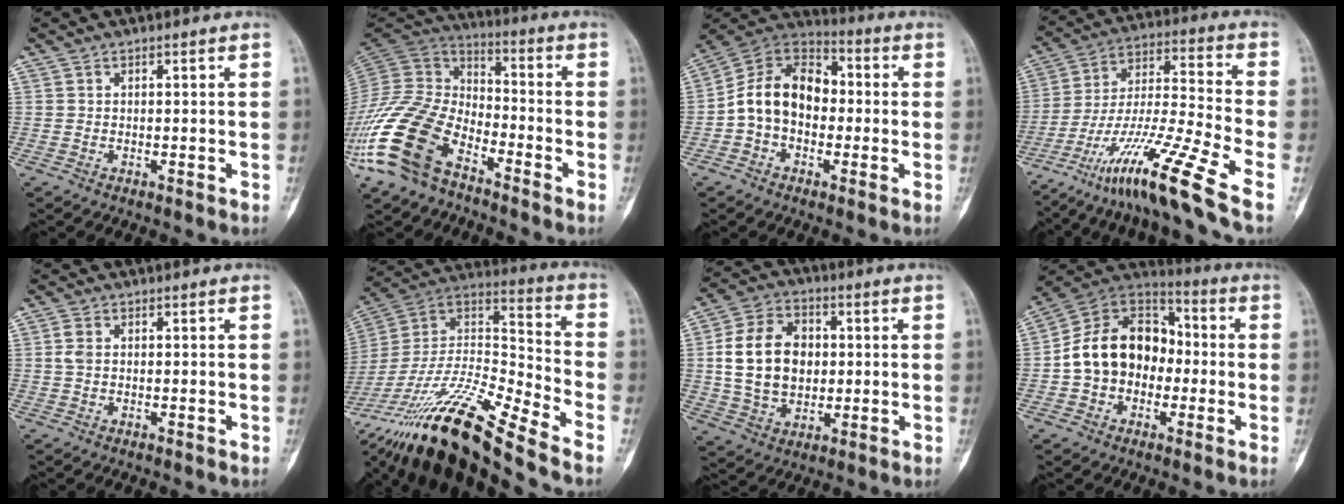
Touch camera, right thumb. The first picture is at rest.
{"total": 19.9, "force": [-11.1, 10.6, 12.6], "torque": [-0.260, 0.058, -0.219]}
{"total": 13.7, "force": [-1.3, 10.0, 9.3], "torque": [-0.140, 0.044, -0.036]}
{"total": 21.6, "force": [-12.7, 1.3, 17.5], "torque": [-0.351, 0.048, -0.224]}
{"total": 1.8, "force": [0.2, 1.2, 1.4], "torque": [-0.028, 0.003, 0.000]}
{"total": 27.0, "force": [-19.5, 3.9, 18.2], "torque": [-0.376, 0.043, -0.357]}
{"total": 14.9, "force": [1.2, 11.1, 9.9], "torque": [-0.153, 0.012, 0.024]}
{"total": 16.3, "force": [-1.5, 12.5, 10.3], "torque": [-0.145, 0.047, -0.036]}